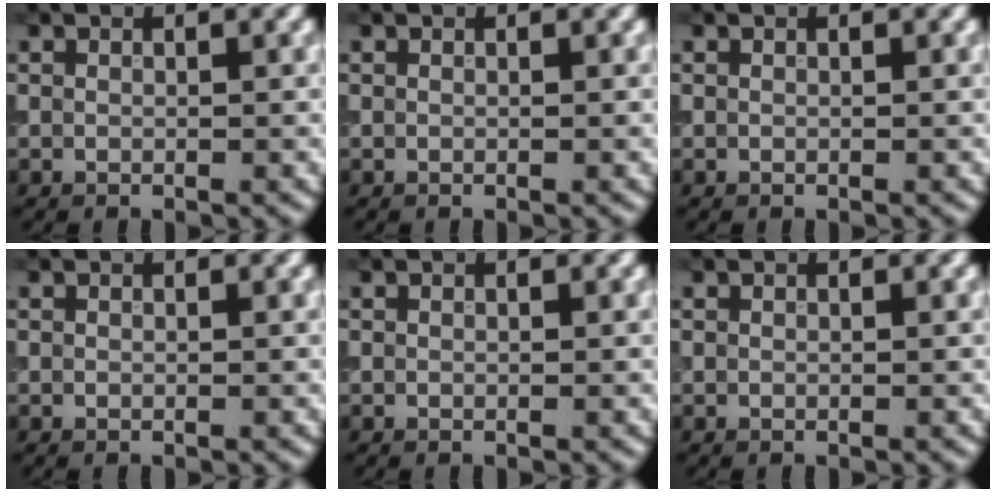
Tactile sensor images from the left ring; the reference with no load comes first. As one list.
[{"total": 0.0}, {"total": 0.0}, {"total": 0.0}, {"total": 0.0}, {"total": 0.0}]